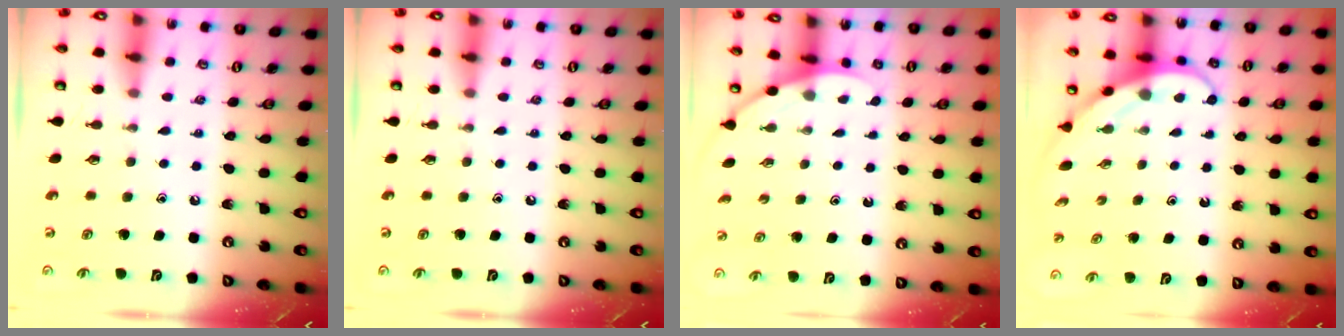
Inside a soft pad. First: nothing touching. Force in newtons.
{"total": 0.0}
{"total": 2.8, "press": 2.8, "slide": 0.1}
{"total": 3.9, "press": 3.9, "slide": 0.3}